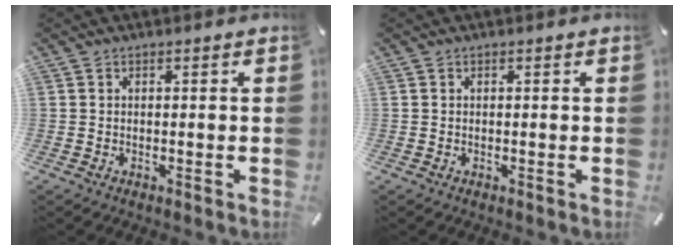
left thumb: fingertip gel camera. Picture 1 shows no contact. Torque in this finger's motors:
{"motor_torque": [-0.03, 0.08, -0.03, -0.01, 0.00]}